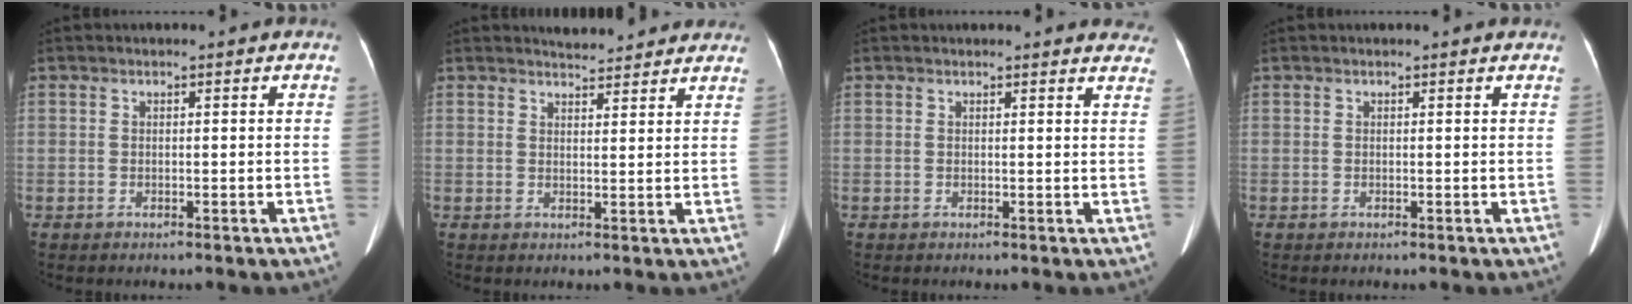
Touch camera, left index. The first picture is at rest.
{"total": 6.2, "force": [5.9, 1.4, 1.2], "torque": [-0.013, 0.010, 0.061]}
{"total": 7.9, "force": [7.7, 1.3, 1.3], "torque": [0.010, -0.018, 0.051]}
{"total": 1.5, "force": [1.5, 0.2, 0.3], "torque": [-0.013, 0.005, 0.010]}